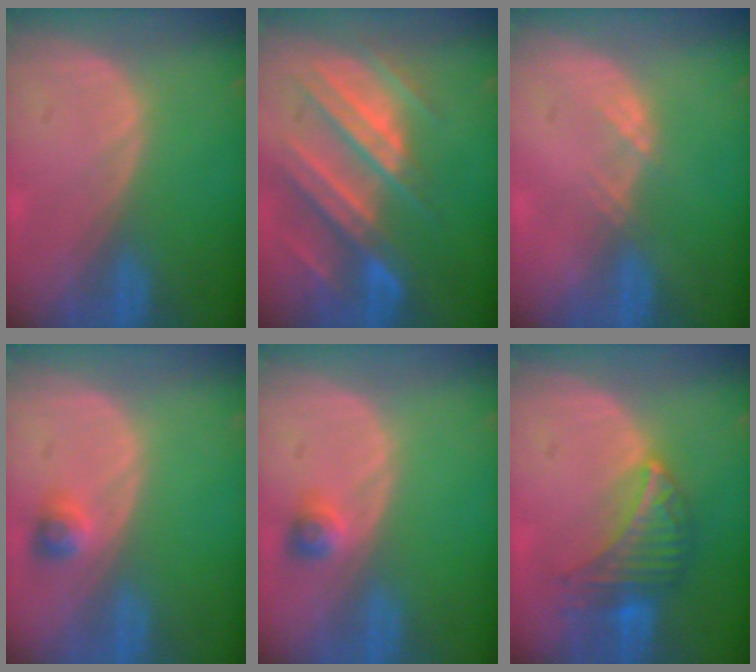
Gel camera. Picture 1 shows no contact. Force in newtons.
{"total": 11.1, "press": 9.9, "slide": 5.1}
{"total": 1.5, "press": 1.3, "slide": 0.8}
{"total": 2.3, "press": 2.2, "slide": 0.7}
{"total": 2.2, "press": 2.1, "slide": 0.8}
{"total": 6.8, "press": 6.6, "slide": 1.4}